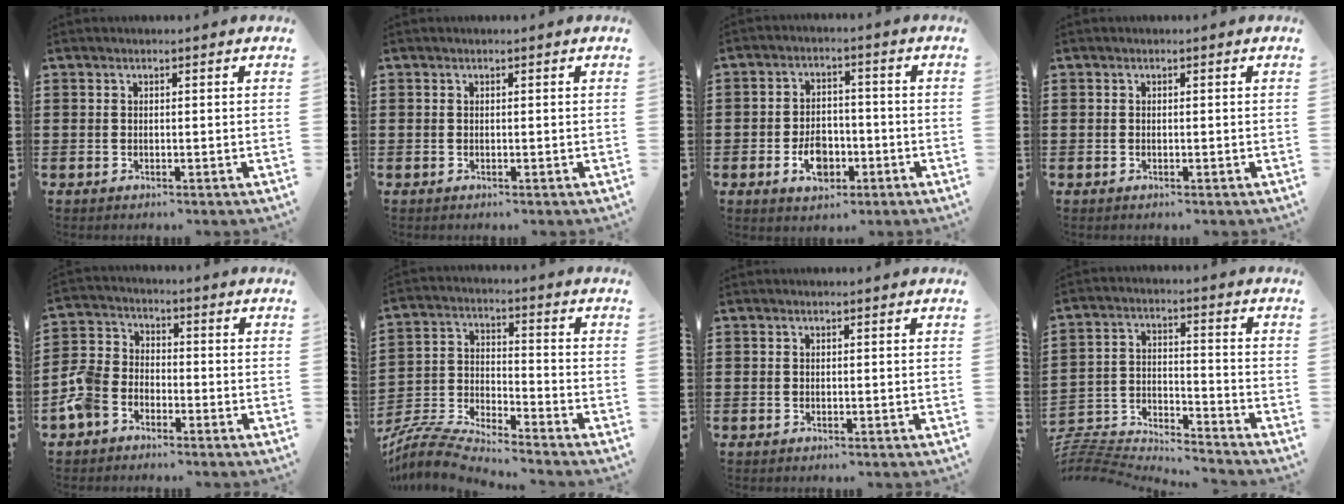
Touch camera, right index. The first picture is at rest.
{"total": 0.0}
{"total": 5.5, "force": [-2.0, 3.6, 3.7], "torque": [-0.056, 0.001, -0.040]}
{"total": 0.0}
{"total": 5.8, "force": [-4.0, 3.6, 2.0], "torque": [-0.081, 0.001, -0.092]}
{"total": 5.9, "force": [-5.7, 0.1, 1.3], "torque": [-0.054, -0.017, -0.123]}
{"total": 0.0}
{"total": 5.9, "force": [-5.9, 0.3, 0.4], "torque": [-0.033, -0.012, -0.129]}